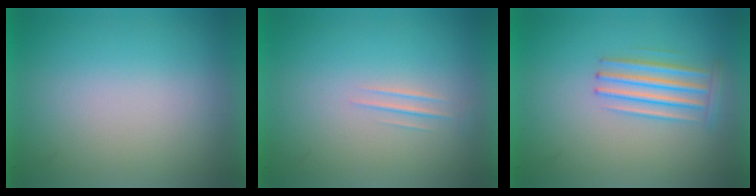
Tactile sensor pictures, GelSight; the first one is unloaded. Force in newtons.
{"total": 1.1}
{"total": 2.8}